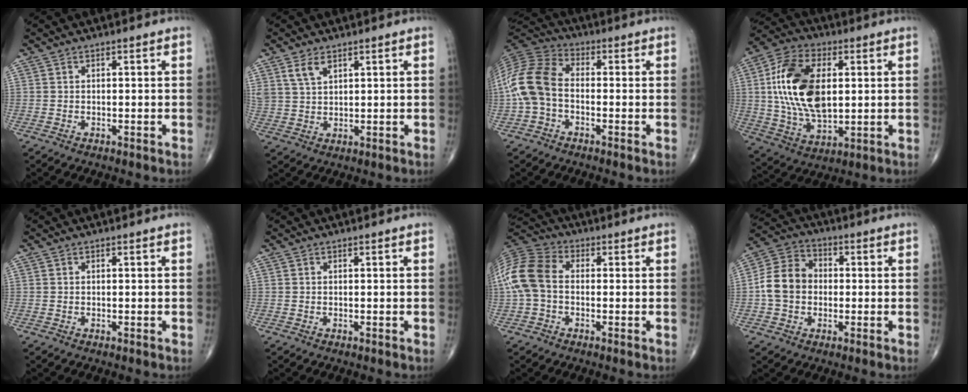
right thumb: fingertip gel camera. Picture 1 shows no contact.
{"total": 4.4, "force": [2.7, 2.3, 2.6], "torque": [-0.049, -0.010, 0.060]}
{"total": 12.6, "force": [-1.7, 8.2, 9.3], "torque": [-0.201, 0.034, -0.045]}
{"total": 19.0, "force": [2.6, 10.9, 15.4], "torque": [-0.286, -0.003, 0.051]}
{"total": 0.0}
{"total": 0.0}
{"total": 11.8, "force": [-0.4, 8.1, 8.5], "torque": [-0.188, 0.030, -0.019]}
{"total": 9.9, "force": [-0.7, 8.0, 5.8], "torque": [-0.096, 0.031, -0.023]}